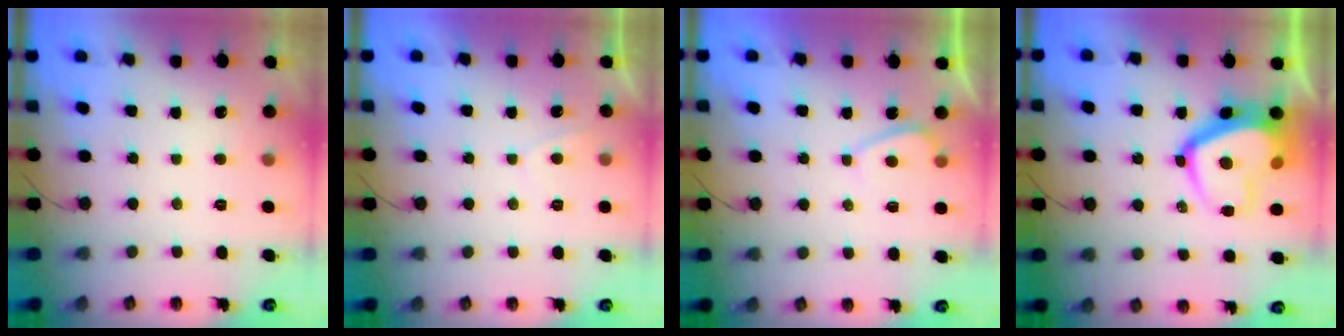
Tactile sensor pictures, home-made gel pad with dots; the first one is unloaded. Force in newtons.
{"total": 0.7, "press": 0.4, "slide": 0.5}
{"total": 1.6, "press": 1.4, "slide": 0.6}
{"total": 12.7, "press": 12.6, "slide": 1.1}